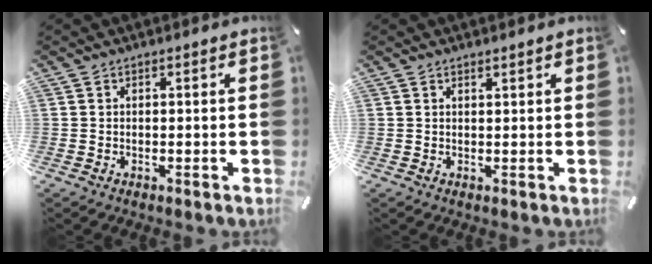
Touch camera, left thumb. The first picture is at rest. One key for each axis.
{"total": 0.8, "fx": 0.8, "fy": 0.0, "fz": 0.1, "tx": -0.003, "ty": -0.004, "tz": 0.016}